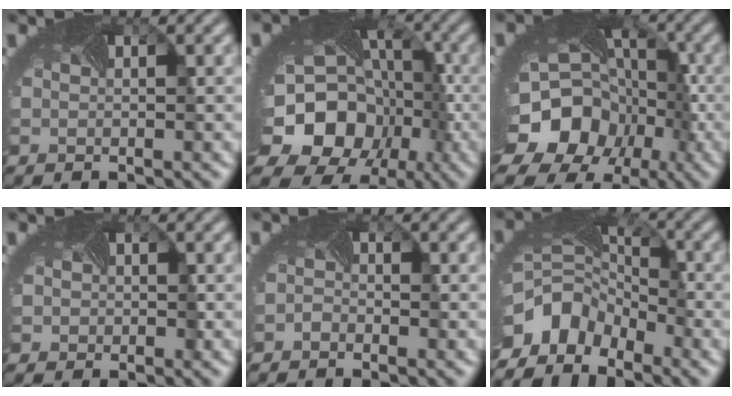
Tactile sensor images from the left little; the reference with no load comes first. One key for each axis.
{"total": 16.7, "fx": -4.9, "fy": 13.6, "fz": 8.5, "tx": -0.146, "ty": -0.036, "tz": -0.083}
{"total": 16.8, "fx": -6.5, "fy": 13.5, "fz": 7.6, "tx": -0.137, "ty": -0.046, "tz": -0.106}
{"total": 2.2, "fx": 0.0, "fy": 2.0, "fz": 1.0, "tx": -0.004, "ty": 0.003, "tz": -0.002}
{"total": 0.8, "fx": -0.8, "fy": 0.1, "fz": -0.1, "tx": -0.006, "ty": -0.001, "tz": -0.016}
{"total": 7.6, "fx": -5.0, "fy": 4.8, "fz": 3.0, "tx": -0.067, "ty": -0.017, "tz": -0.090}